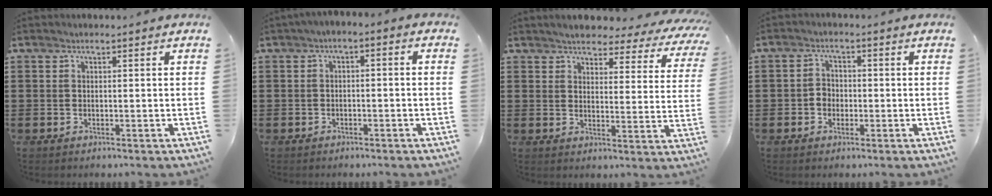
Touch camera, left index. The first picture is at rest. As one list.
[{"total": 2.2, "force": [-2.1, 0.5, 0.4], "torque": [-0.017, 0.001, -0.048]}, {"total": 4.1, "force": [4.0, 0.3, 0.9], "torque": [-0.040, -0.027, 0.067]}, {"total": 2.3, "force": [-0.7, 2.0, 0.9], "torque": [-0.023, 0.005, -0.017]}]